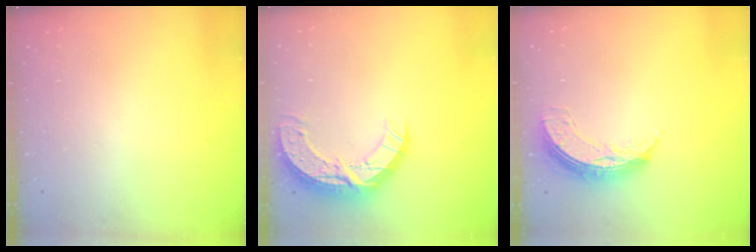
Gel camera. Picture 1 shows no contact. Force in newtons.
{"total": 11.9, "press": 11.9, "slide": 0.9}
{"total": 7.9, "press": 7.8, "slide": 0.8}